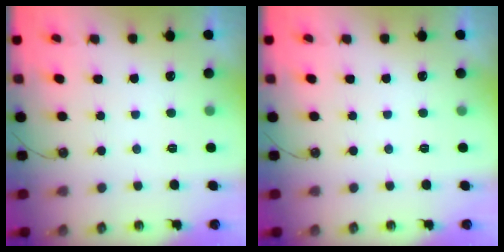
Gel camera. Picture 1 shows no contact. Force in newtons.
{"total": 0.0}